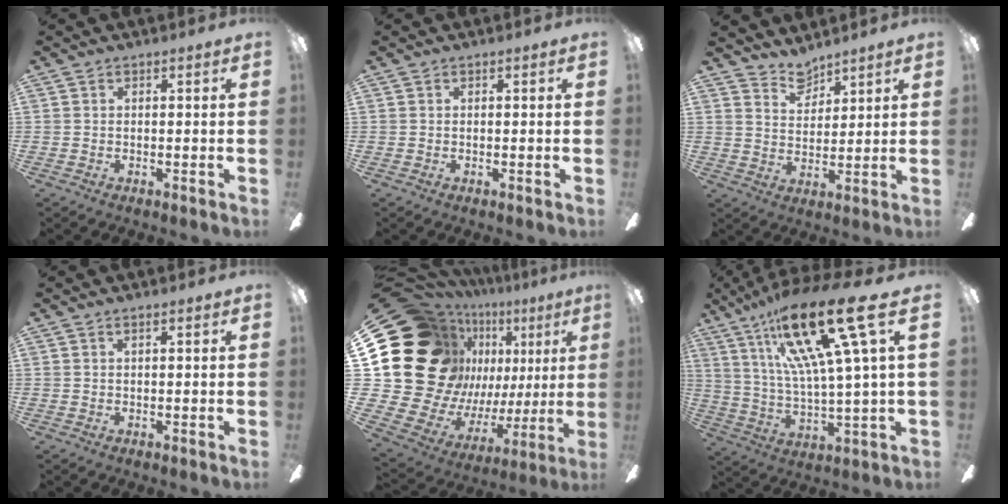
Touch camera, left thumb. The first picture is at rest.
{"total": 0.0}
{"total": 5.9, "force": [5.5, 2.2, 0.6], "torque": [-0.015, -0.031, 0.102]}
{"total": 0.9, "force": [0.5, 0.2, 0.7], "torque": [-0.014, 0.002, 0.008]}
{"total": 27.5, "force": [8.3, 21.1, 15.6], "torque": [-0.310, -0.086, 0.216]}
{"total": 25.6, "force": [13.1, 5.5, 21.3], "torque": [-0.396, -0.067, 0.200]}